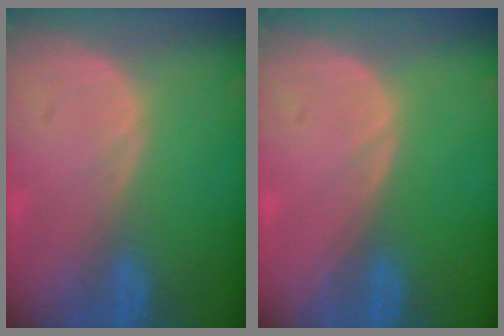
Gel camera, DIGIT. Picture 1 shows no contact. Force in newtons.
{"total": 0.0}